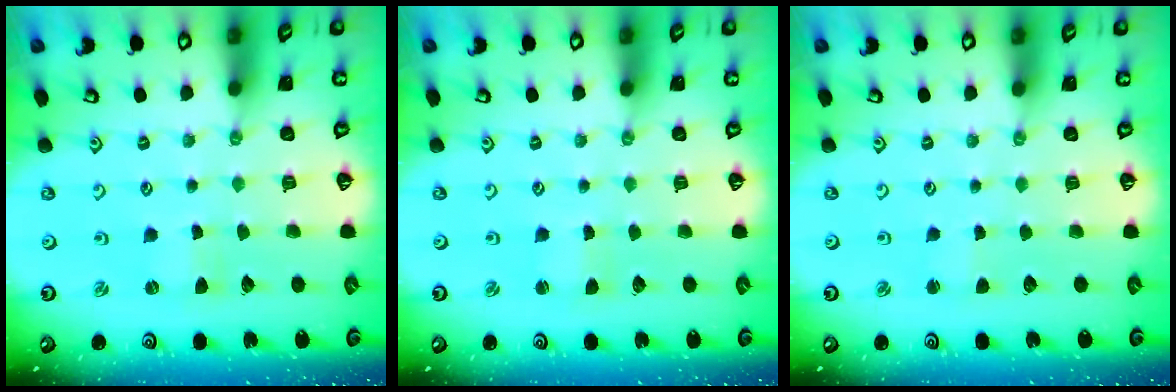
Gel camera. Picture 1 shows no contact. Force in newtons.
{"total": 0.9, "press": 0.9, "slide": 0.1}
{"total": 1.3, "press": 1.2, "slide": 0.1}